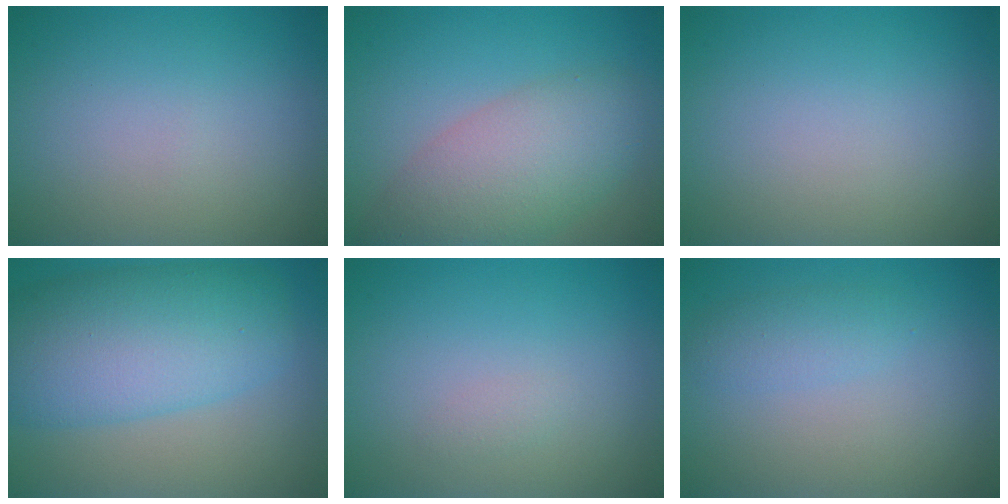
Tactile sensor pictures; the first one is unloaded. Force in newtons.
{"total": 6.4, "press": 6.4, "slide": 0.4}
{"total": 0.0}
{"total": 9.5, "press": 9.5, "slide": 0.2}
{"total": 0.6, "press": 0.6, "slide": 0.0}
{"total": 1.8, "press": 1.8, "slide": 0.1}